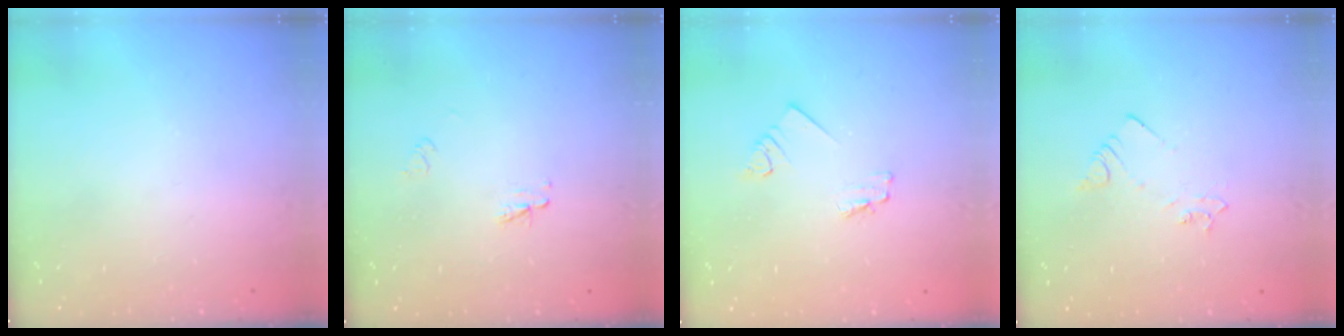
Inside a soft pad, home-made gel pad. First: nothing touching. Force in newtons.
{"total": 2.3, "press": 2.2, "slide": 0.2}
{"total": 1.7, "press": 1.7, "slide": 0.3}
{"total": 2.5, "press": 2.5, "slide": 0.3}